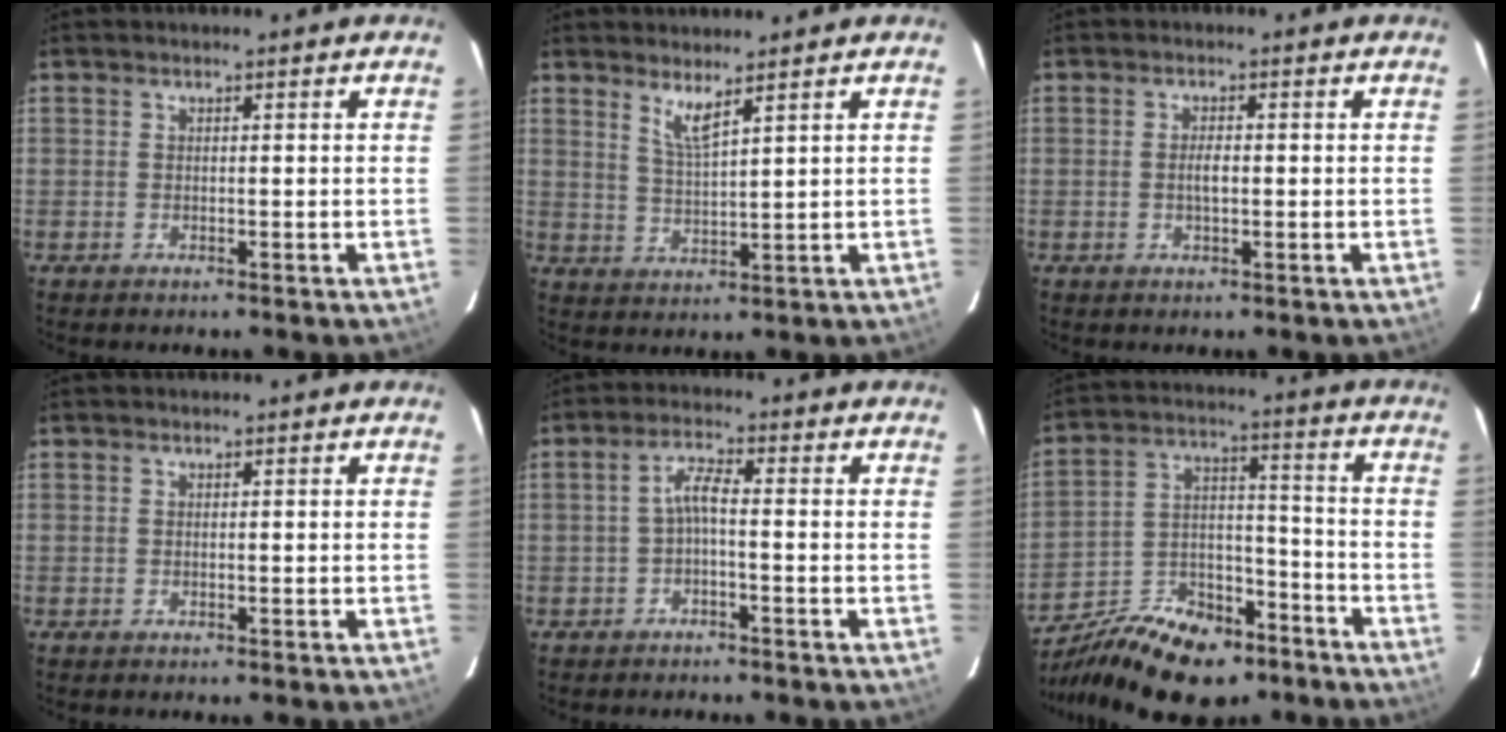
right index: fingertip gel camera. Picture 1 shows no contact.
{"total": 4.0, "force": [3.0, 0.1, 2.7], "torque": [-0.053, -0.007, 0.057]}
{"total": 2.2, "force": [-0.3, 0.9, 2.0], "torque": [-0.037, -0.001, -0.004]}
{"total": 0.0}
{"total": 3.1, "force": [-1.0, 0.4, 2.9], "torque": [-0.063, 0.009, -0.020]}
{"total": 19.8, "force": [-14.5, 9.4, 9.7], "torque": [-0.198, 0.011, -0.229]}